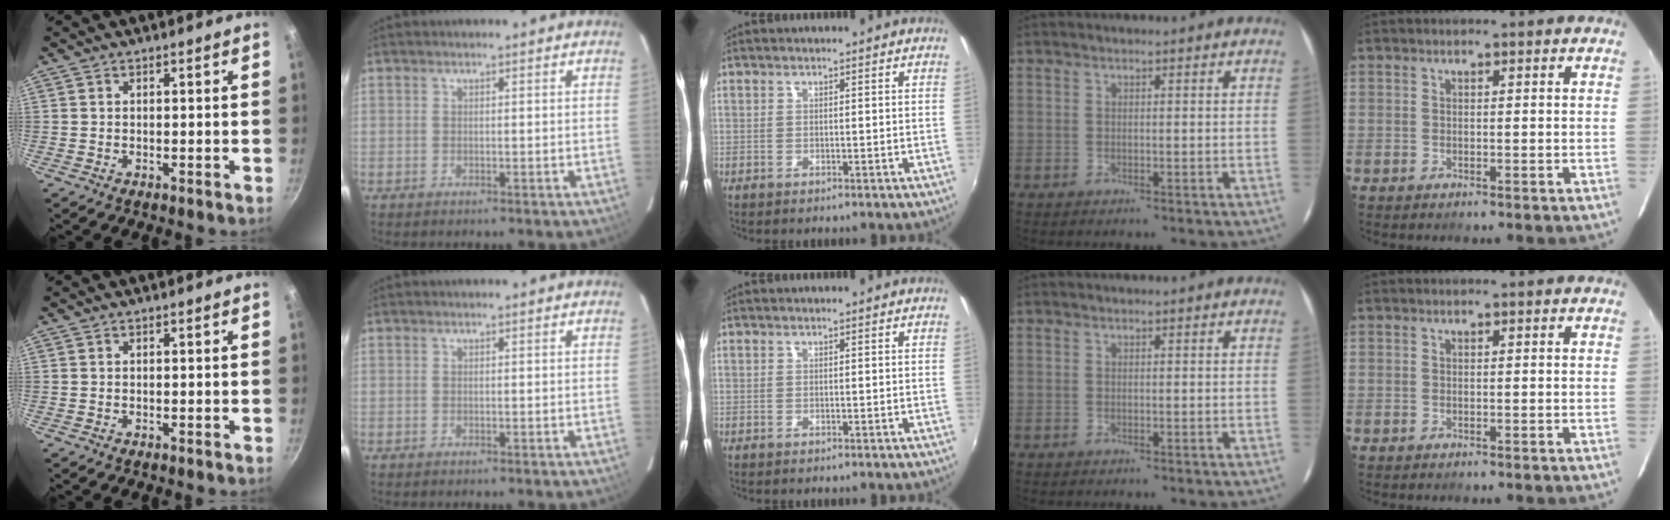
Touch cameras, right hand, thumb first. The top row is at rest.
{}